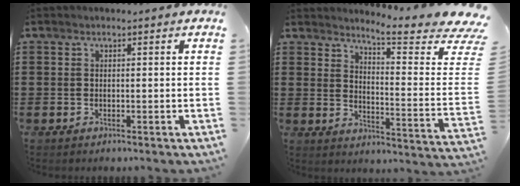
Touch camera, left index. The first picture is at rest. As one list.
[{"total": 6.4, "force": [5.5, -0.4, 3.2], "torque": [-0.065, -0.056, 0.085]}]